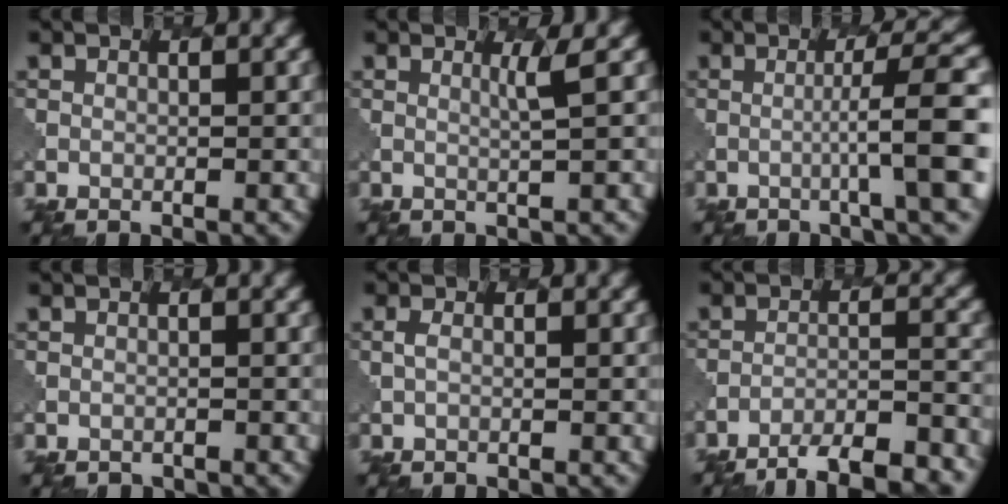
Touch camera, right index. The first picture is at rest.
{"total": 1.6, "force": [0.9, 0.2, 1.3], "torque": [-0.021, 0.003, 0.018]}
{"total": 6.5, "force": [-0.6, 0.6, 6.5], "torque": [-0.092, 0.016, -0.013]}
{"total": 0.7, "force": [-0.7, 0.2, -0.1], "torque": [0.003, -0.003, -0.007]}
{"total": 0.6, "force": [0.1, 0.2, 0.6], "torque": [-0.017, 0.002, 0.001]}
{"total": 9.7, "force": [-8.4, 2.1, 4.4], "torque": [-0.061, -0.002, -0.104]}